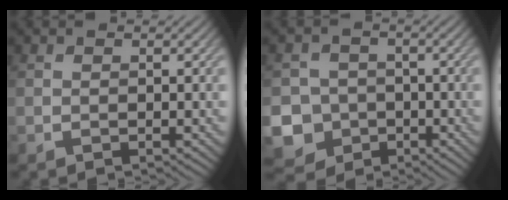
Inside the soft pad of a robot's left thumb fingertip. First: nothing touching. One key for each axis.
{"total": 10.7, "fx": -3.9, "fy": 9.6, "fz": 2.6, "tx": -0.093, "ty": -0.043, "tz": -0.090}